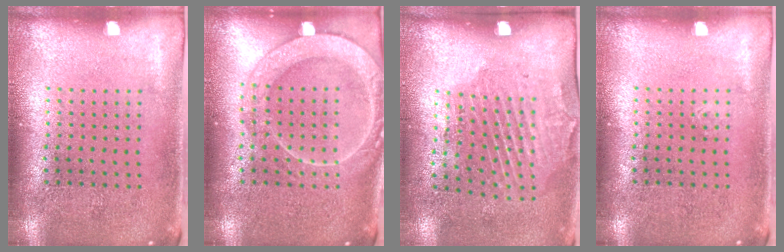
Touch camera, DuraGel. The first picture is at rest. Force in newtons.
{"total": 3.4, "press": 3.3, "slide": 0.5}
{"total": 2.0, "press": 1.2, "slide": 1.6}
{"total": 0.0}